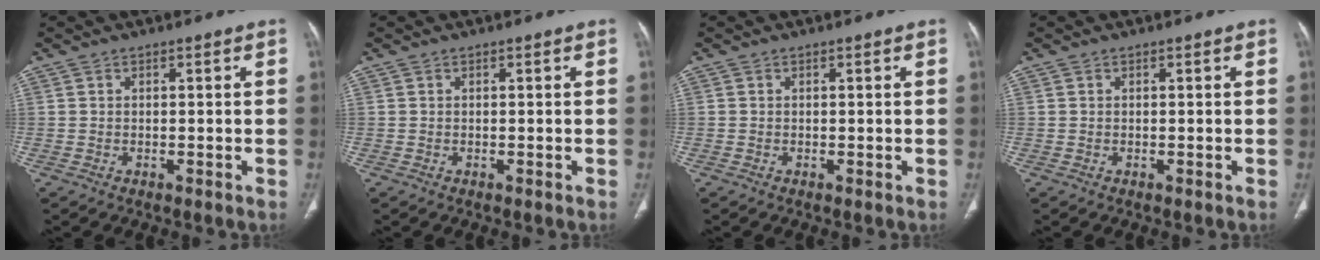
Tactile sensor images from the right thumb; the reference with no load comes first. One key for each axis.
{"total": 0.0}
{"total": 0.0}
{"total": 0.0}